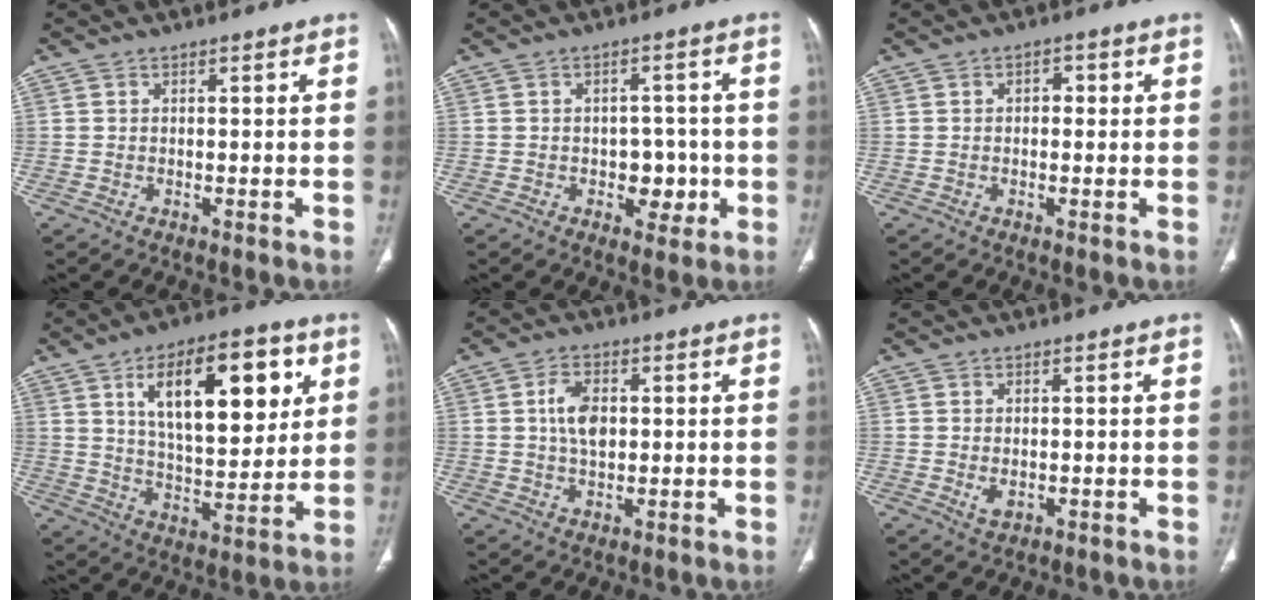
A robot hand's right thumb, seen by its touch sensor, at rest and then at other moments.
{"total": 5.6, "force": [-1.3, 4.0, 3.7], "torque": [-0.015, 0.010, -0.014]}
{"total": 2.3, "force": [0.4, 1.5, 1.7], "torque": [-0.016, 0.008, 0.002]}
{"total": 21.5, "force": [7.8, 9.8, 17.5], "torque": [-0.224, -0.023, 0.126]}
{"total": 6.1, "force": [1.0, 3.7, 4.8], "torque": [-0.082, 0.001, 0.016]}
{"total": 2.4, "force": [-0.3, 1.5, 1.8], "torque": [-0.028, -0.002, 0.001]}